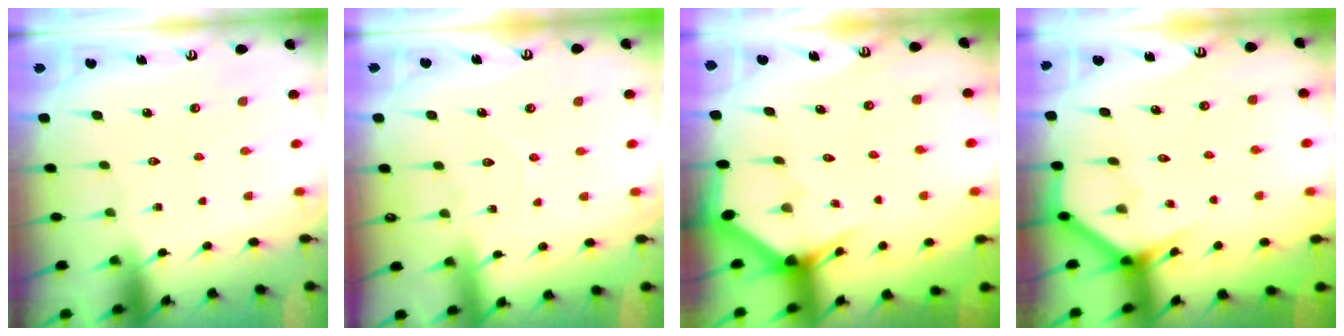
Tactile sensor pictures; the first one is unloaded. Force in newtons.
{"total": 2.8, "press": 2.8, "slide": 0.3}
{"total": 3.0, "press": 3.0, "slide": 0.2}
{"total": 3.8, "press": 3.8, "slide": 0.3}